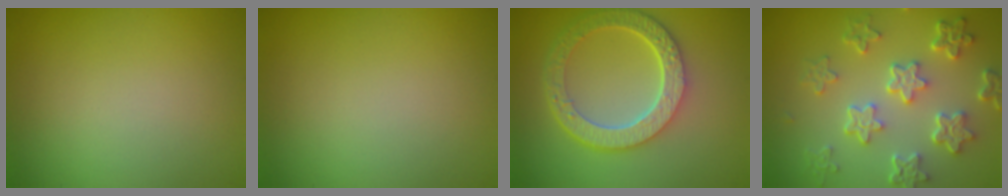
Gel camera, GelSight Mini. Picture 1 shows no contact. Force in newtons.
{"total": 0.0}
{"total": 6.4, "press": 4.7, "slide": 4.2}
{"total": 5.8, "press": 4.4, "slide": 3.8}